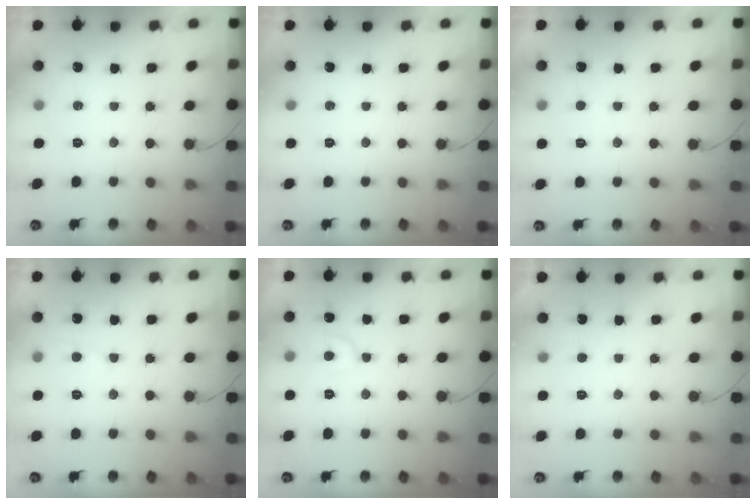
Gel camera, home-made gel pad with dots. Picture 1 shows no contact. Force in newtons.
{"total": 0.0}
{"total": 1.9, "press": 1.9, "slide": 0.2}
{"total": 2.7, "press": 2.7, "slide": 0.3}
{"total": 6.0, "press": 6.0, "slide": 0.6}
{"total": 1.4, "press": 1.4, "slide": 0.3}